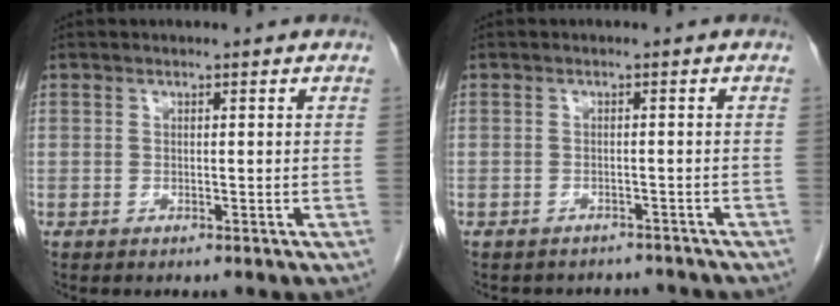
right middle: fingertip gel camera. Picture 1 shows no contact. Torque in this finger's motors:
{"motor_torque": [0.18, -0.17, 0.00, 0.01]}